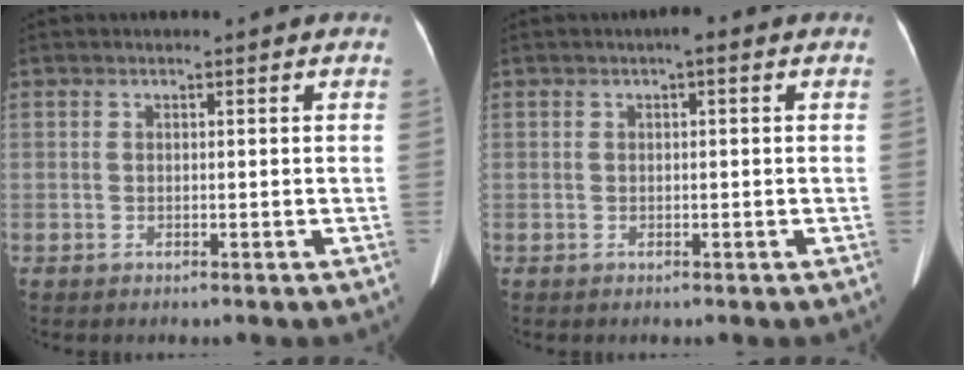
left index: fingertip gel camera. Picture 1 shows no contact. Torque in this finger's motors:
{"motor_torque": [-0.41, -1.05, 0.21, 0.07]}